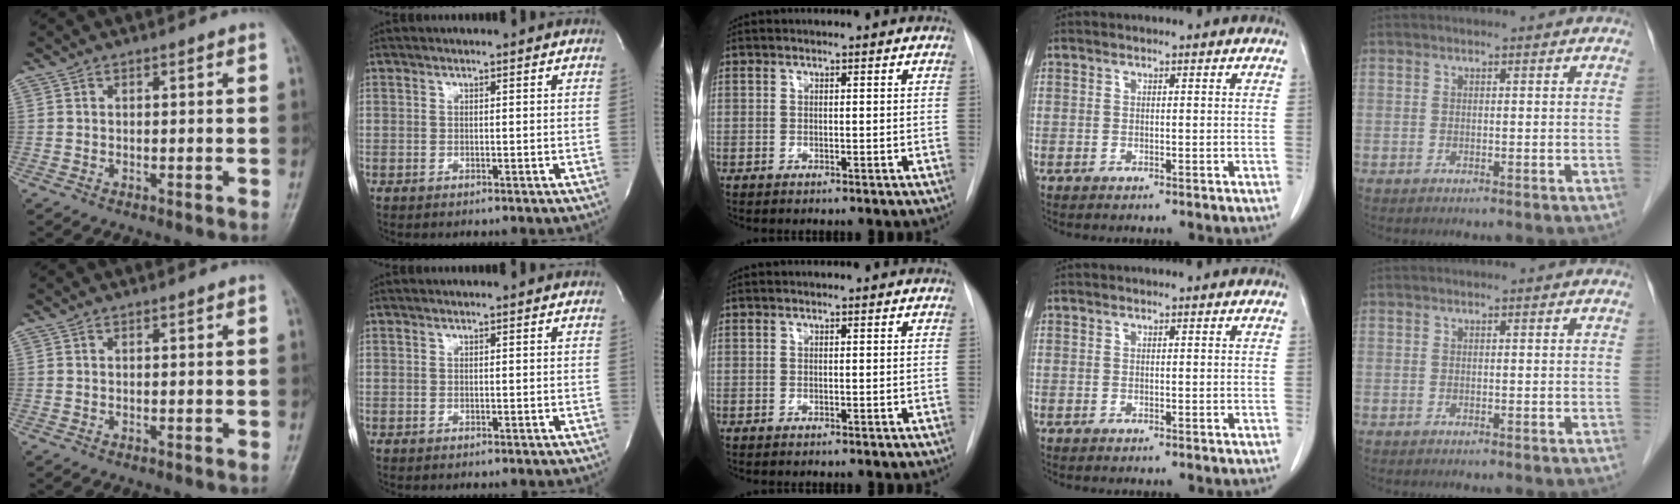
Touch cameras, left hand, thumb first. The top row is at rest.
{}